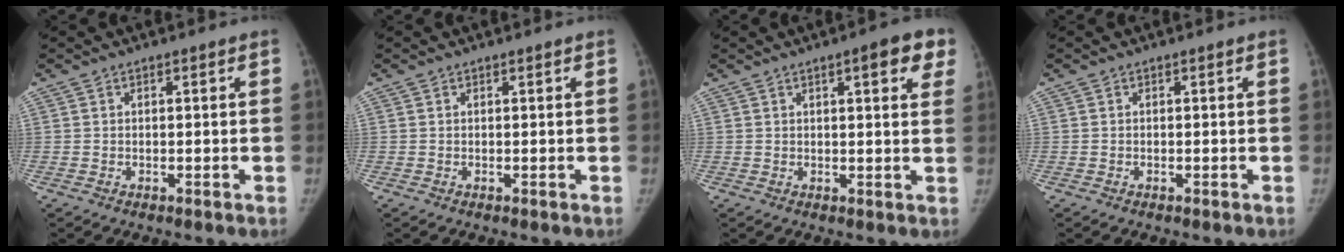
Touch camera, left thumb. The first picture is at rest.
{"total": 0.0}
{"total": 7.7, "force": [3.9, 2.1, 6.2], "torque": [-0.049, -0.010, 0.042]}
{"total": 0.0}